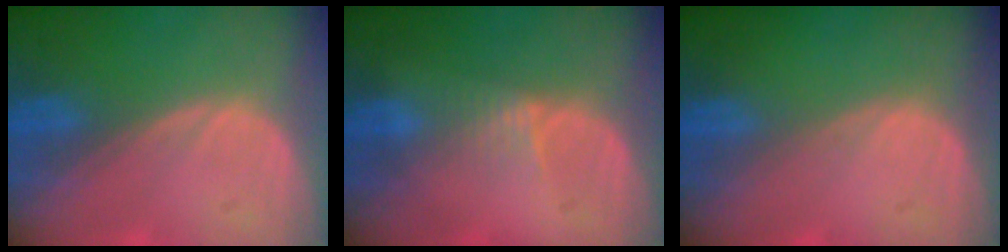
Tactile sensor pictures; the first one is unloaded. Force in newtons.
{"total": 2.3, "press": 2.1, "slide": 1.0}
{"total": 0.0}